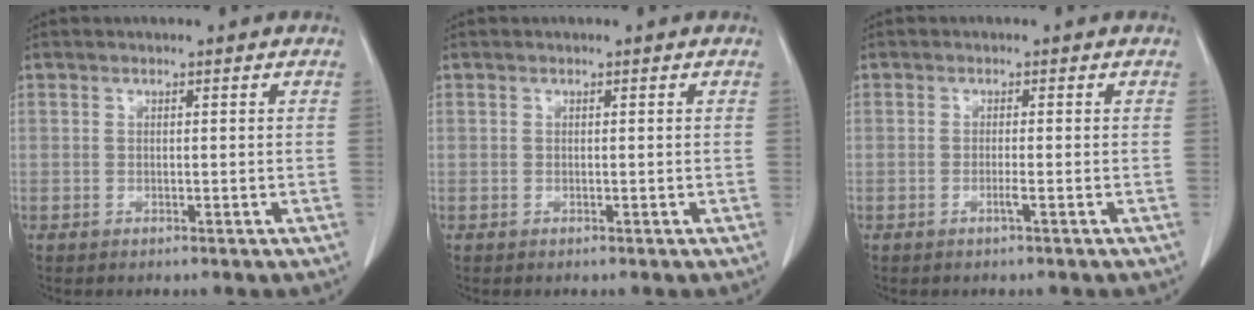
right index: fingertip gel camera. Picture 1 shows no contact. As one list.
[{"total": 0.0}, {"total": 1.1, "force": [-0.5, -0.2, 0.9], "torque": [-0.017, 0.000, -0.009]}]